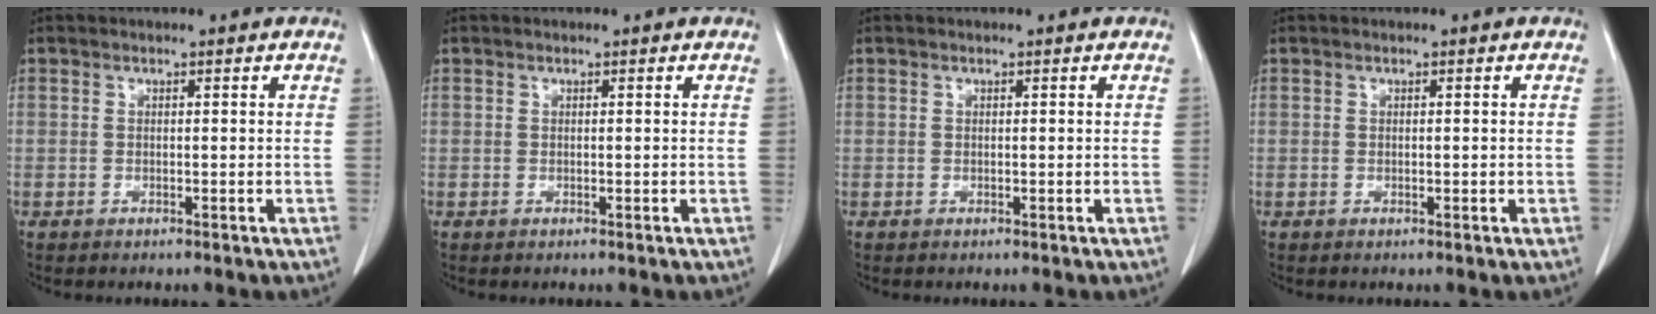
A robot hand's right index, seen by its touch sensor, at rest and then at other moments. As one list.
[{"total": 0.0}, {"total": 0.0}, {"total": 0.0}]